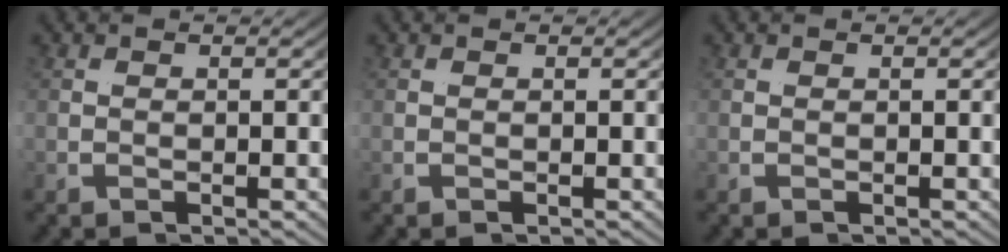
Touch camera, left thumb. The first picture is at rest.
{"total": 0.0}
{"total": 0.0}